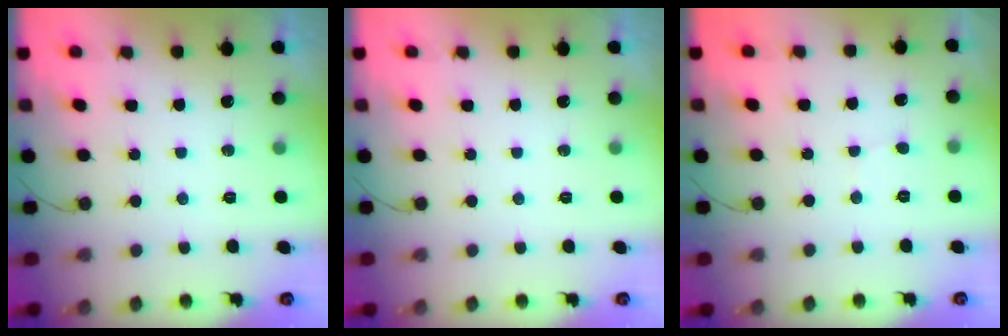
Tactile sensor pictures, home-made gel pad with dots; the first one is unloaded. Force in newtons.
{"total": 0.0}
{"total": 0.7, "press": 0.7, "slide": 0.0}